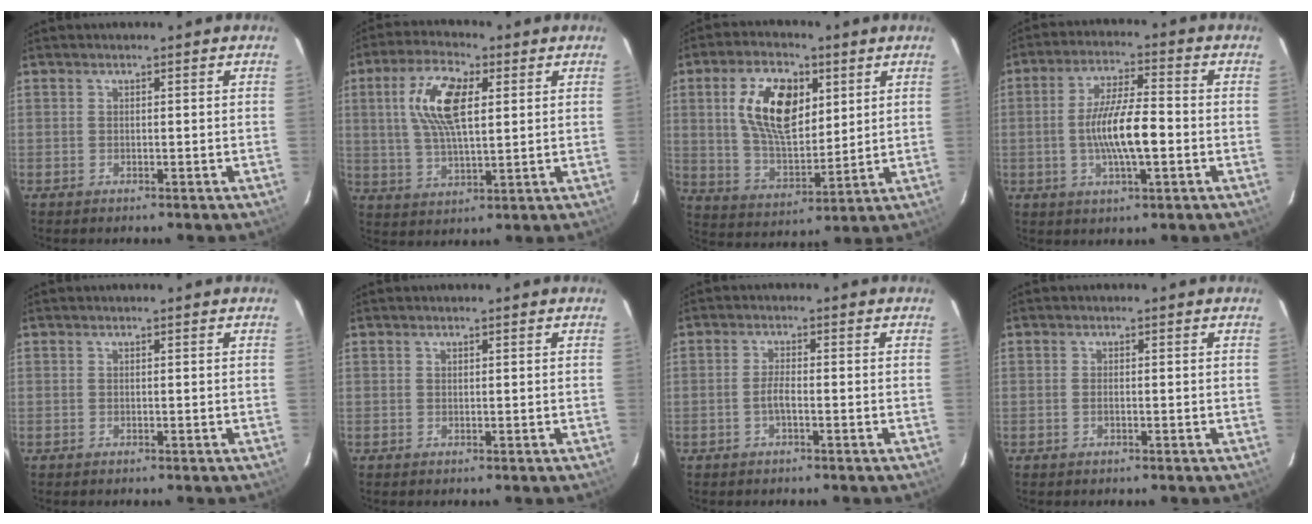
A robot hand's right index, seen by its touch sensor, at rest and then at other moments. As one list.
[{"total": 11.5, "force": [3.1, 4.5, 10.0], "torque": [-0.198, 0.015, 0.061]}, {"total": 14.9, "force": [4.9, 8.0, 11.5], "torque": [-0.204, 0.015, 0.097]}, {"total": 10.2, "force": [-1.8, 2.2, 9.8], "torque": [-0.185, 0.000, -0.032]}, {"total": 0.0}, {"total": 0.0}, {"total": 2.2, "force": [-0.9, 0.4, 2.0], "torque": [-0.041, 0.002, -0.018]}, {"total": 0.9, "force": [-0.3, 0.4, 0.8], "torque": [-0.017, 0.001, -0.006]}]